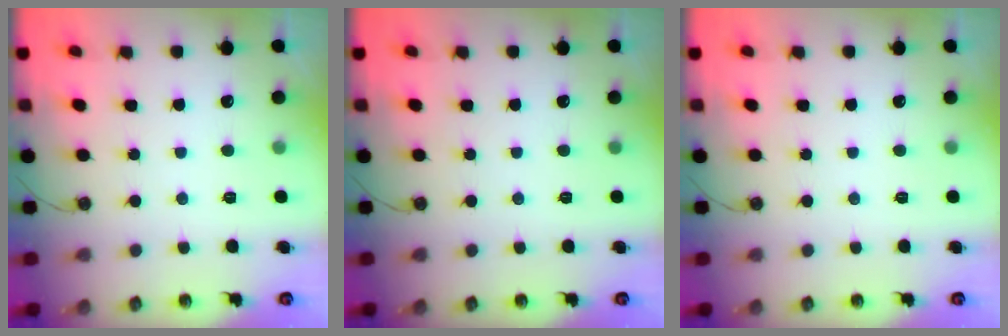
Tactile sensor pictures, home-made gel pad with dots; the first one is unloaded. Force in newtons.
{"total": 0.0}
{"total": 0.0}